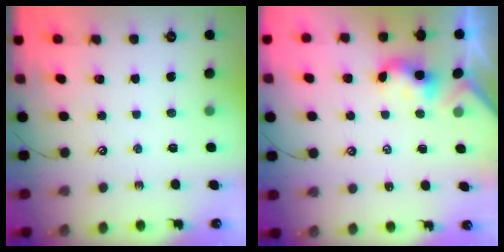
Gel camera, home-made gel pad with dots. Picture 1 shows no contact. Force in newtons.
{"total": 2.2, "press": 2.2, "slide": 0.2}